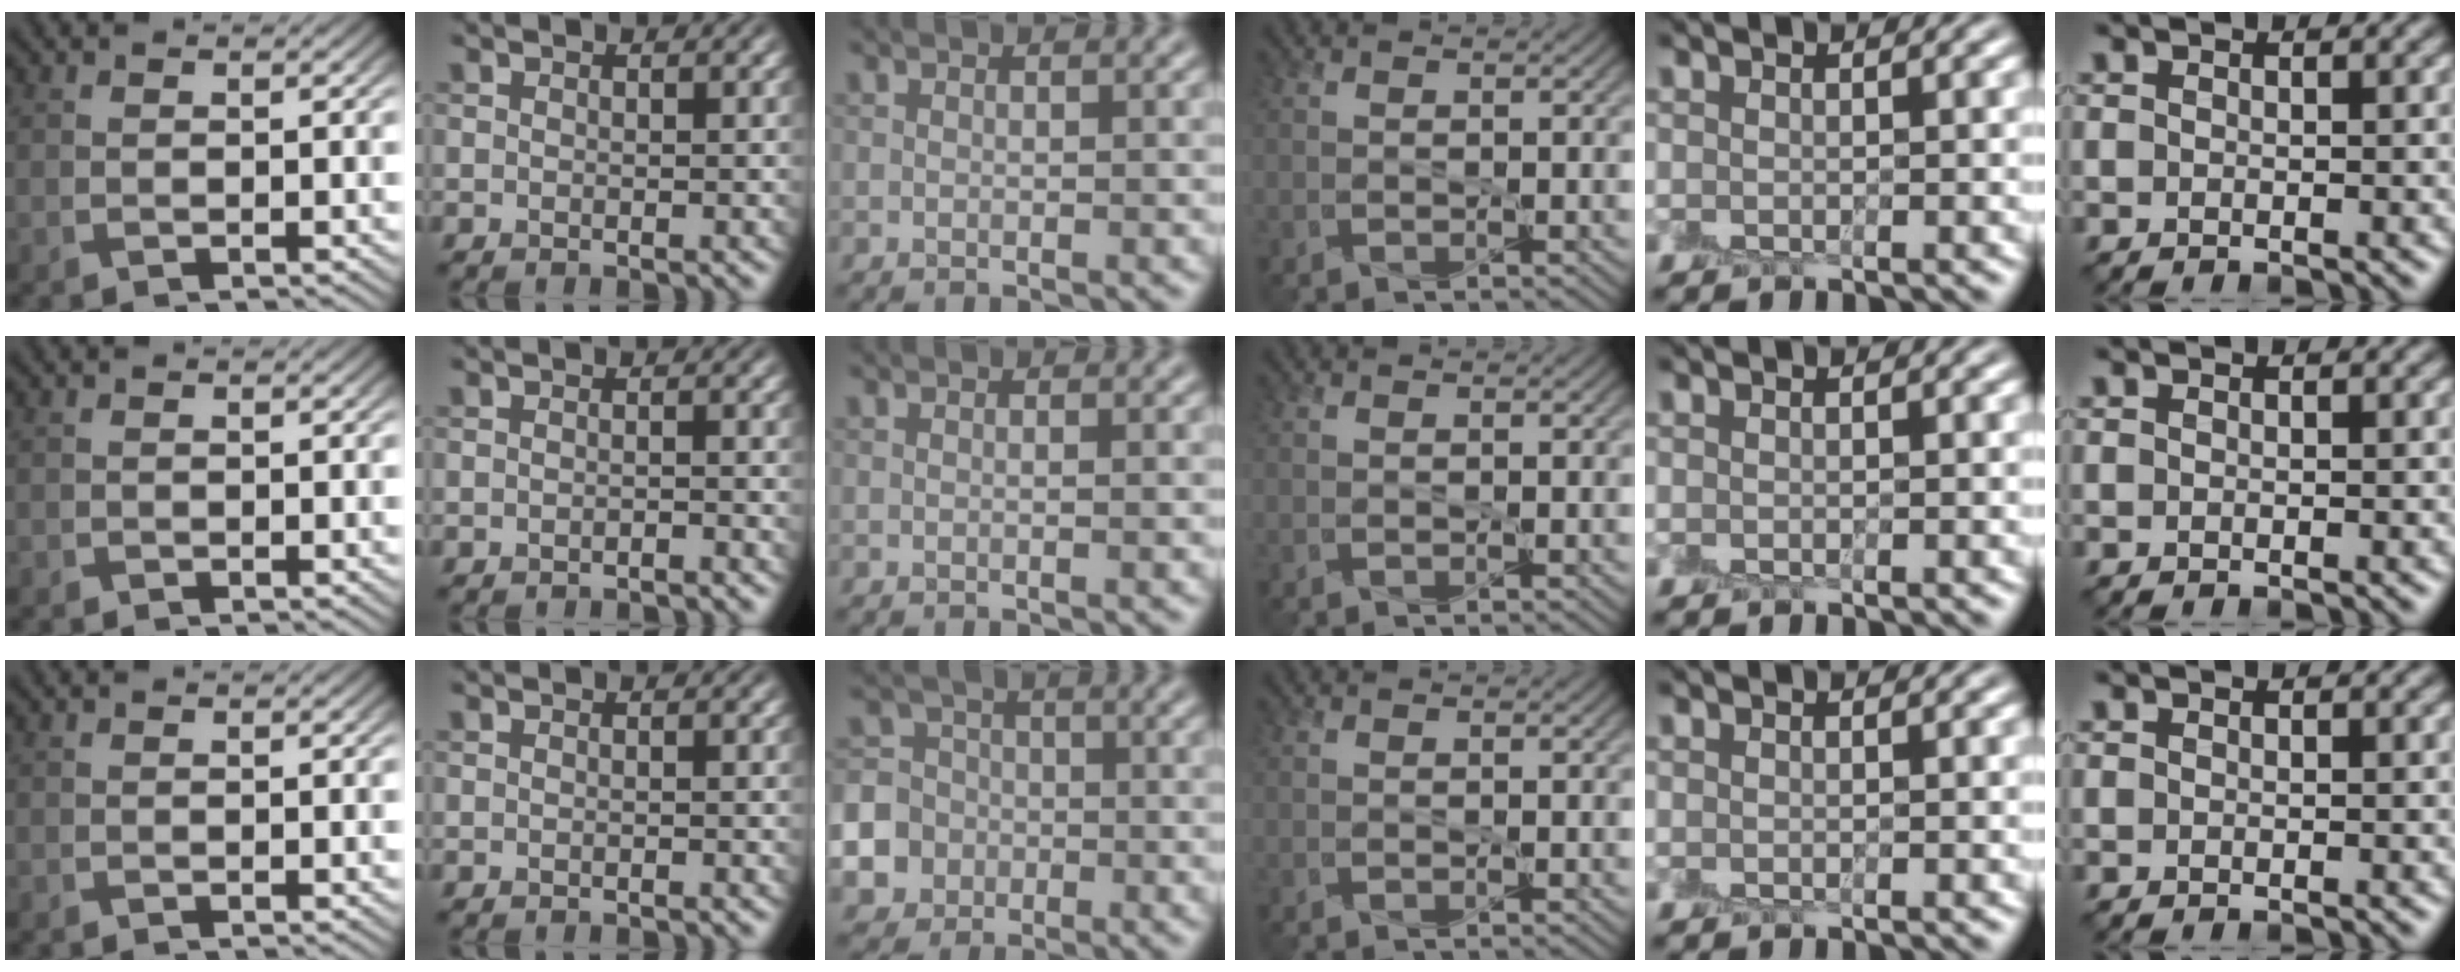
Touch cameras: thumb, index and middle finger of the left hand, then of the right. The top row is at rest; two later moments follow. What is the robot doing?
{"motion": "peel", "object": "envelope seal"}